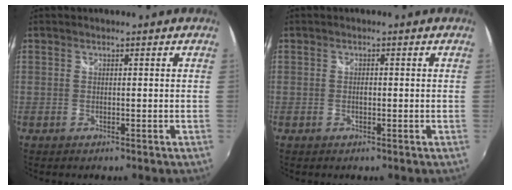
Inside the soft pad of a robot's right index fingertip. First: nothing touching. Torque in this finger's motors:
{"motor_torque": [0.36, -0.07, 0.12, 0.00]}